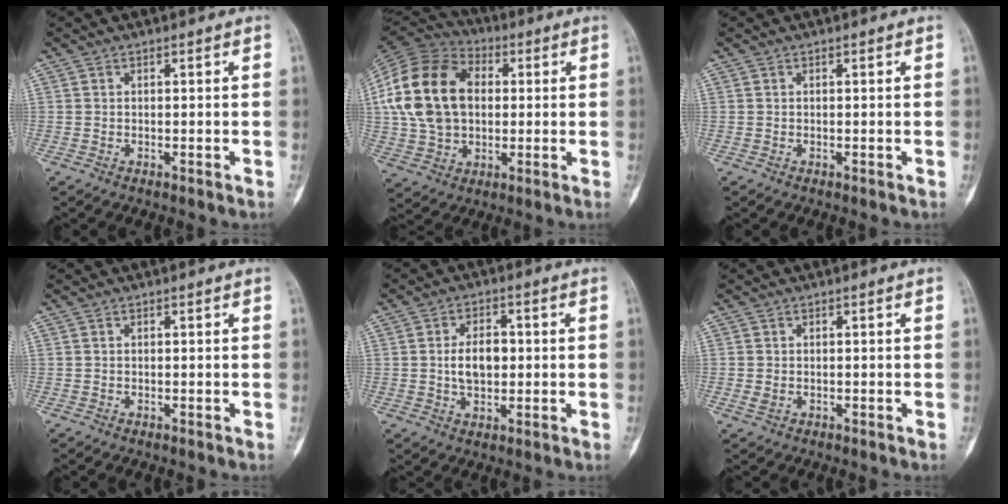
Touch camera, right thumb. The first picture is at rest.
{"total": 20.5, "force": [2.4, 14.5, 14.3], "torque": [-0.268, 0.020, 0.045]}
{"total": 0.0}
{"total": 0.0}
{"total": 6.6, "force": [0.1, 4.2, 5.1], "torque": [-0.076, 0.007, 0.002]}
{"total": 1.5, "force": [-0.3, 1.1, 0.9], "torque": [-0.022, 0.001, -0.003]}